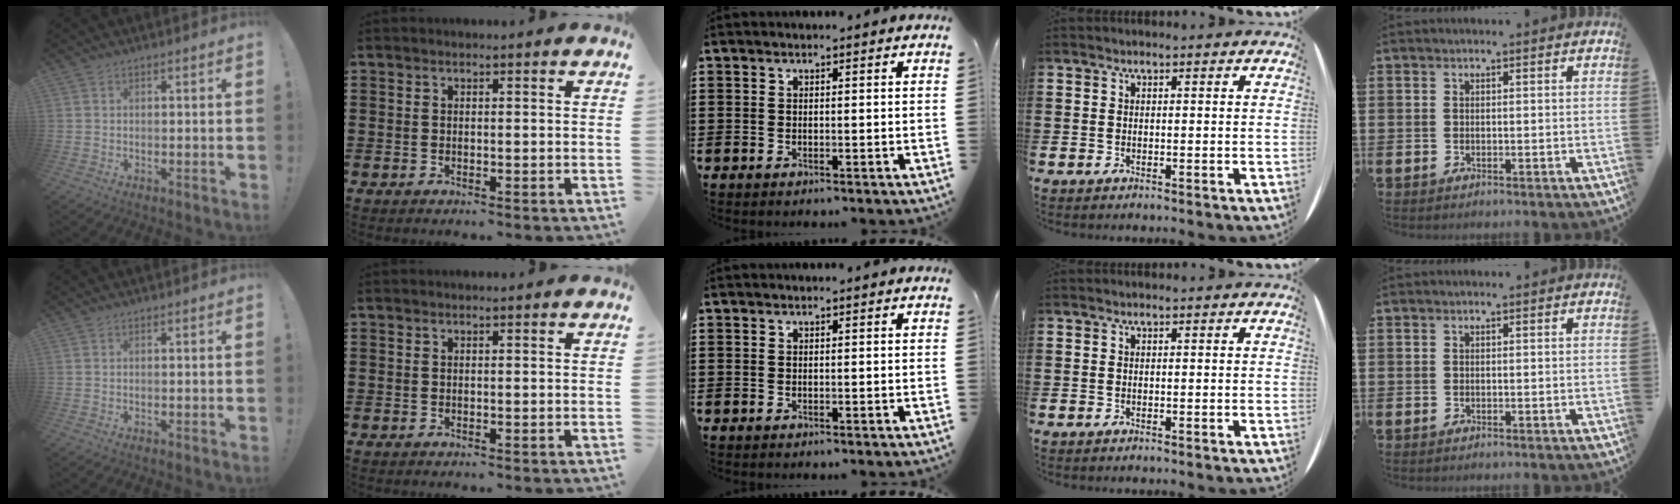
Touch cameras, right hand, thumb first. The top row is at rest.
{}